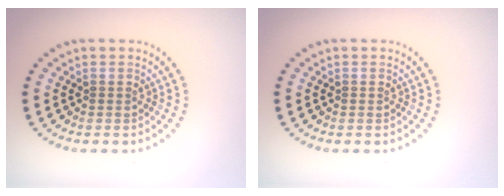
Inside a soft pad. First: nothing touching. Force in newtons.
{"total": 0.0}